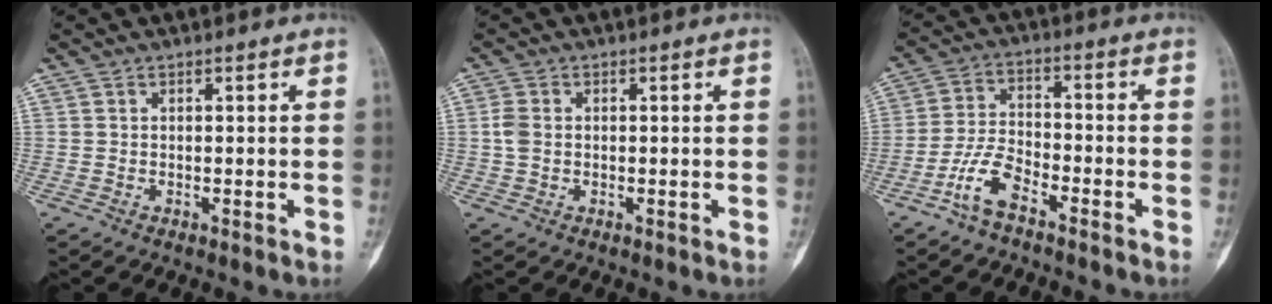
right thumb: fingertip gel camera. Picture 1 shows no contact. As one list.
[{"total": 2.5, "force": [0.0, 1.8, 1.7], "torque": [-0.044, 0.005, -0.002]}, {"total": 7.0, "force": [-4.5, 2.9, 4.5], "torque": [-0.095, 0.029, -0.095]}]